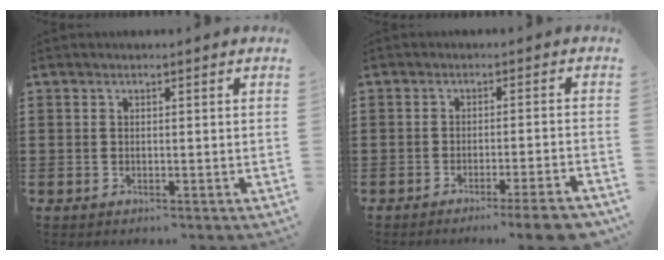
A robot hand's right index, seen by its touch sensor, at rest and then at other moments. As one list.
[{"total": 4.2, "force": [-3.3, -0.6, 2.5], "torque": [-0.039, -0.016, -0.060]}]